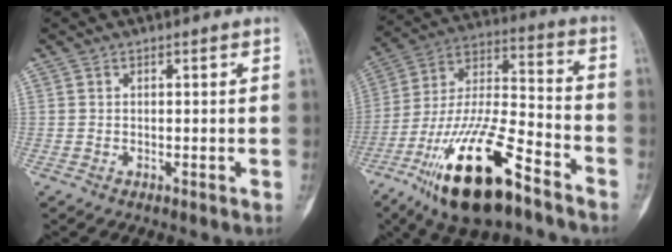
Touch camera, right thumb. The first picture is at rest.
{"total": 22.6, "force": [-13.4, 7.2, 16.7], "torque": [-0.335, 0.063, -0.238]}